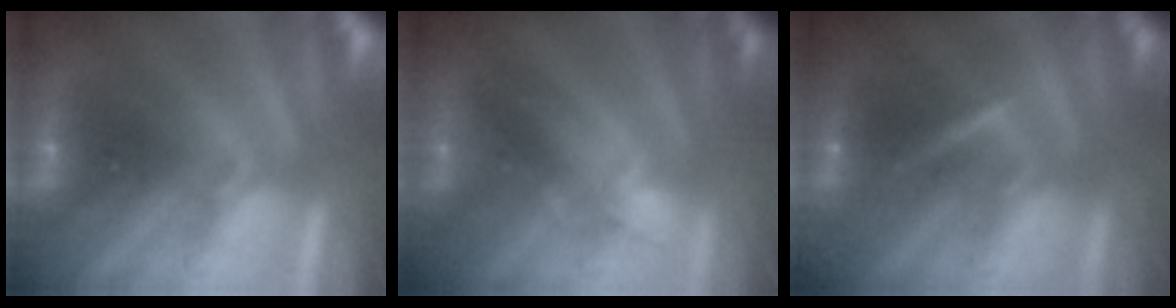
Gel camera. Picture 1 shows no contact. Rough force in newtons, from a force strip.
{"total": 2.9}
{"total": 3.2}